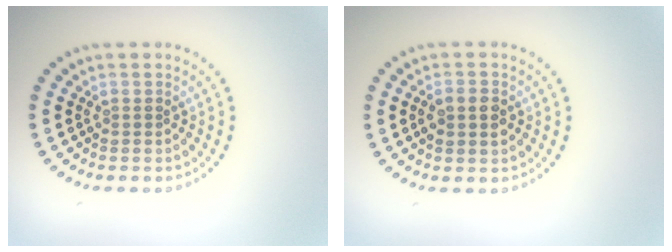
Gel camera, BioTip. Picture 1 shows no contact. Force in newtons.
{"total": 2.1, "press": 2.1, "slide": 0.0}